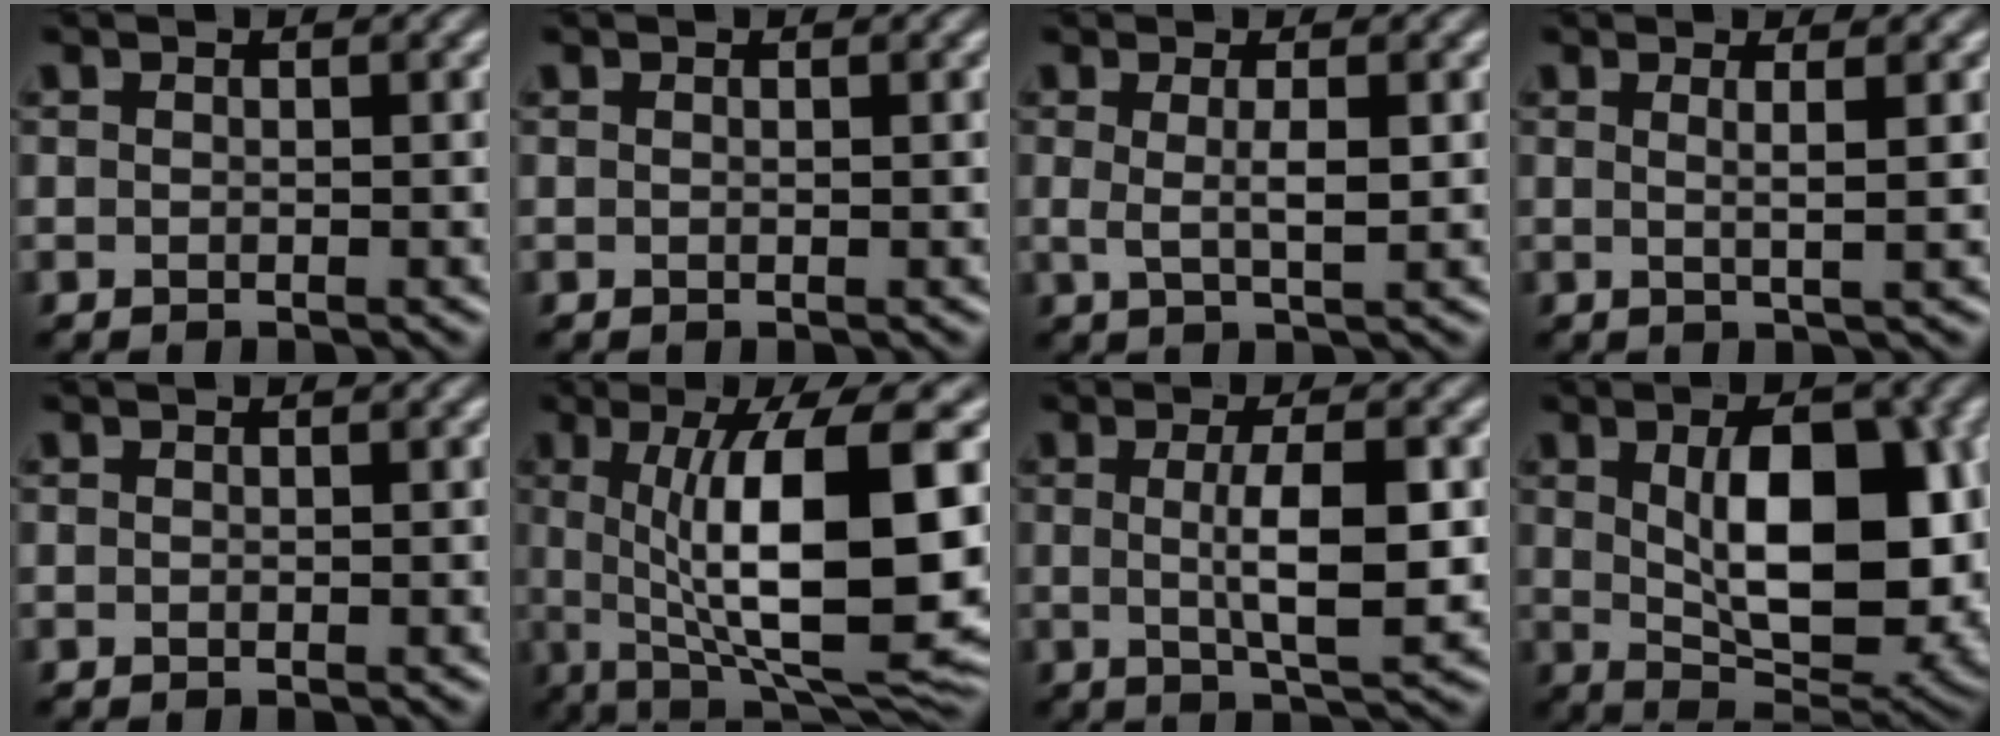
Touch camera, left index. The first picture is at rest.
{"total": 0.0}
{"total": 2.1, "force": [0.6, 0.1, 2.0], "torque": [-0.038, 0.002, 0.011]}
{"total": 2.1, "force": [0.8, 0.4, 1.9], "torque": [-0.023, 0.012, -0.004]}
{"total": 0.0}
{"total": 12.7, "force": [1.1, 3.3, 12.2], "torque": [-0.173, -0.003, 0.024]}
{"total": 4.9, "force": [0.4, 0.9, 4.8], "torque": [-0.083, 0.003, 0.010]}
{"total": 10.4, "force": [1.0, 4.8, 9.2], "torque": [-0.138, -0.004, 0.033]}